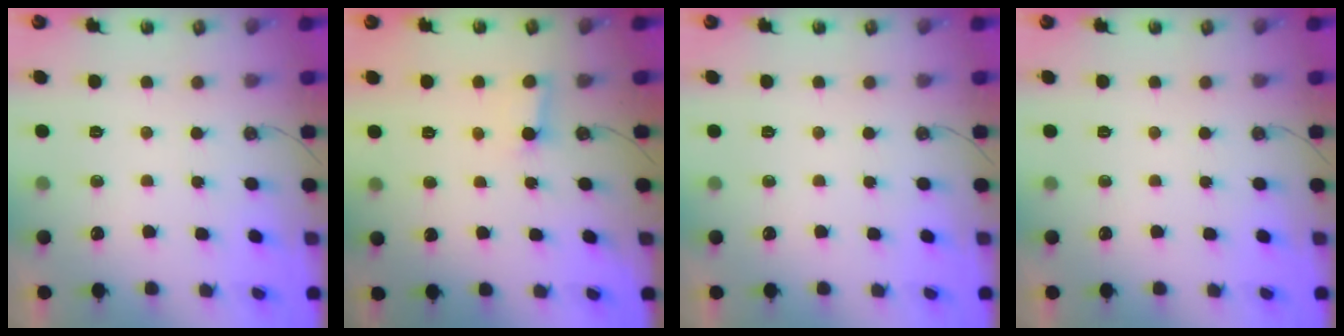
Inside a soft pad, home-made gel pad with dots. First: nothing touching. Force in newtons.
{"total": 2.8, "press": 2.8, "slide": 0.3}
{"total": 0.0}
{"total": 0.0}